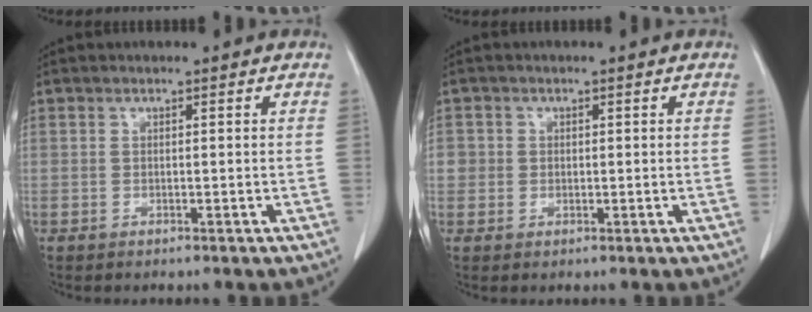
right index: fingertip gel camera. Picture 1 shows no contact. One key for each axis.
{"total": 2.1, "fx": 0.1, "fy": 2.1, "fz": 0.4, "tx": 0.004, "ty": 0.004, "tz": 0.000}